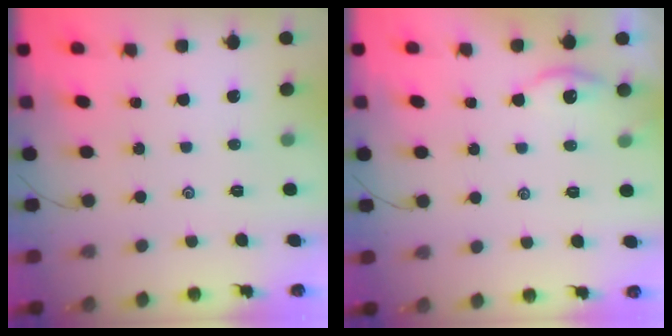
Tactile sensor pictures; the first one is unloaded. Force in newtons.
{"total": 1.9, "press": 1.9, "slide": 0.3}